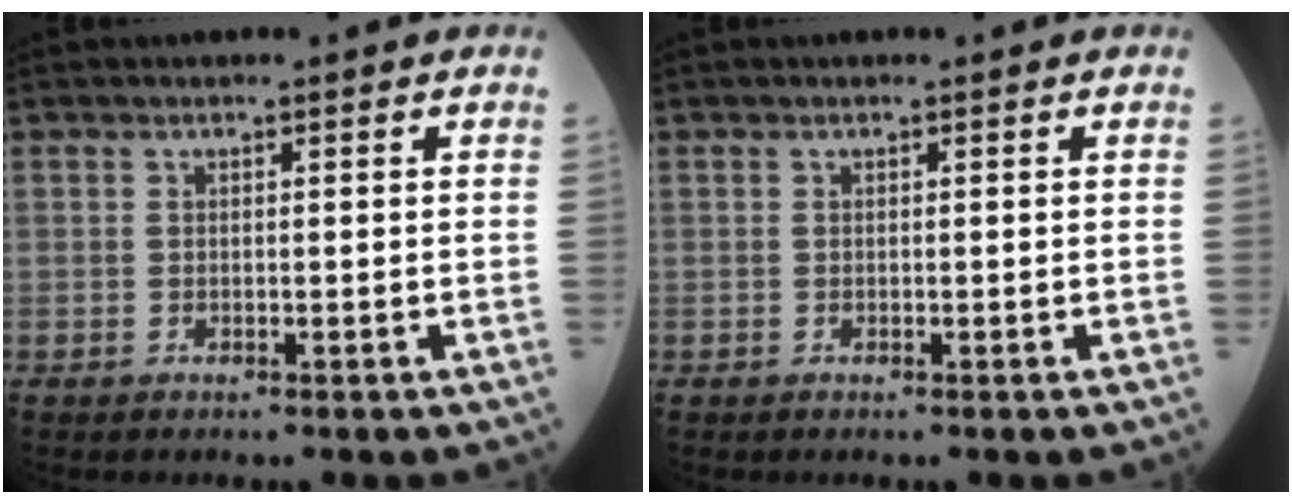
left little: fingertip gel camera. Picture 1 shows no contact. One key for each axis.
{"total": 0.0}